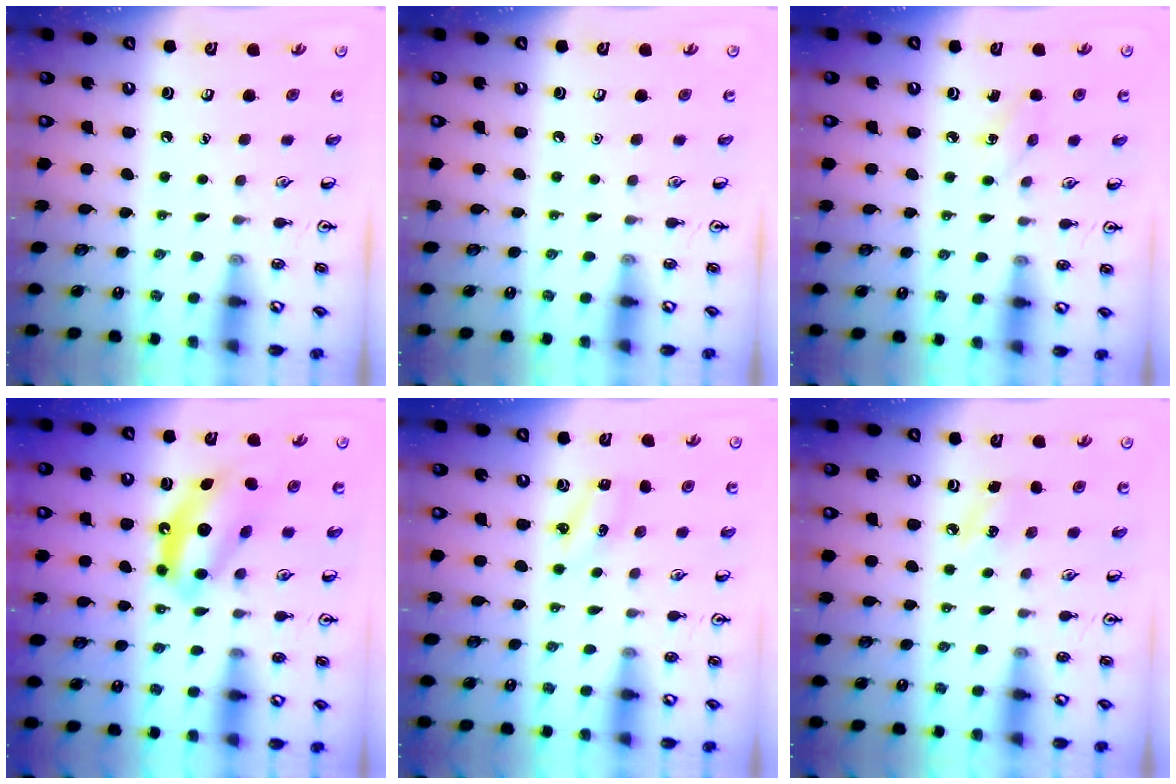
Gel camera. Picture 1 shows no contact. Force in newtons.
{"total": 0.0}
{"total": 3.7, "press": 3.5, "slide": 1.2}
{"total": 10.0, "press": 9.5, "slide": 3.1}
{"total": 2.5, "press": 2.3, "slide": 0.9}
{"total": 5.1, "press": 4.8, "slide": 1.6}